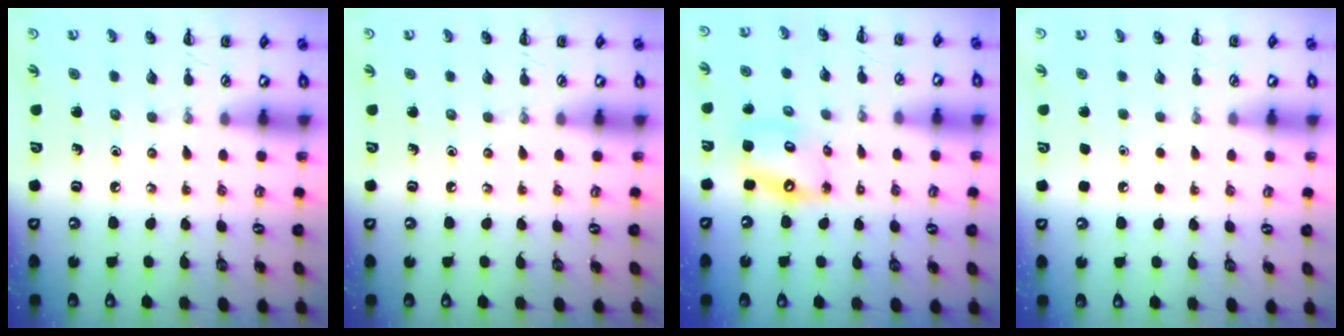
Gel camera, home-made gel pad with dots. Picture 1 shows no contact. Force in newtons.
{"total": 0.0}
{"total": 11.3, "press": 11.0, "slide": 2.9}
{"total": 1.7, "press": 1.7, "slide": 0.1}